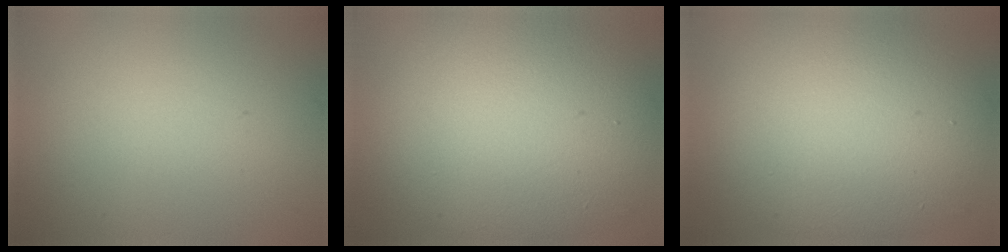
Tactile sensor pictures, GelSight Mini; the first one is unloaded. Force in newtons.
{"total": 12.8, "press": 12.8, "slide": 0.5}
{"total": 11.3, "press": 11.3, "slide": 0.5}